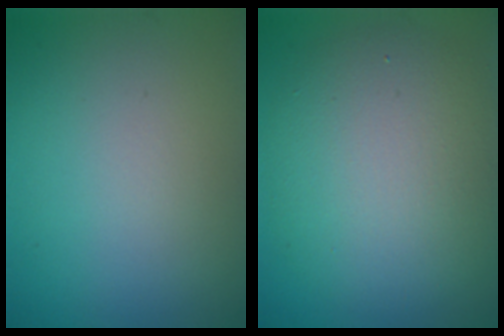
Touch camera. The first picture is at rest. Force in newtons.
{"total": 8.1, "press": 8.1, "slide": 0.5}